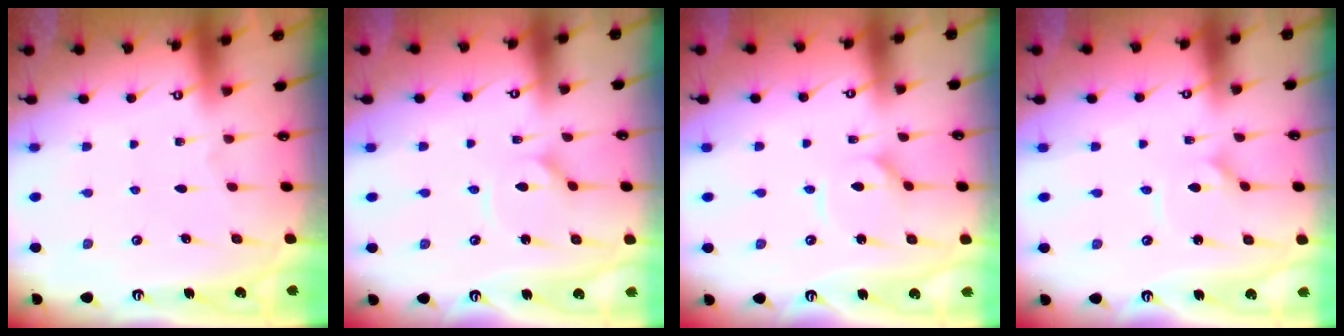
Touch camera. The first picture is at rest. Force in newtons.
{"total": 1.8, "press": 1.8, "slide": 0.3}
{"total": 3.6, "press": 3.6, "slide": 0.5}
{"total": 1.6, "press": 1.6, "slide": 0.1}